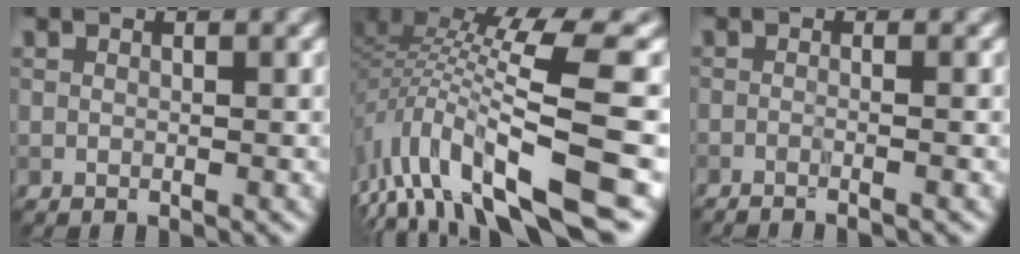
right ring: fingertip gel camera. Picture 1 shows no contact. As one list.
[{"total": 11.9, "force": [-4.1, 3.1, 10.7], "torque": [-0.196, 0.014, -0.061]}, {"total": 2.2, "force": [-1.1, 0.7, 1.8], "torque": [-0.005, -0.004, -0.032]}]